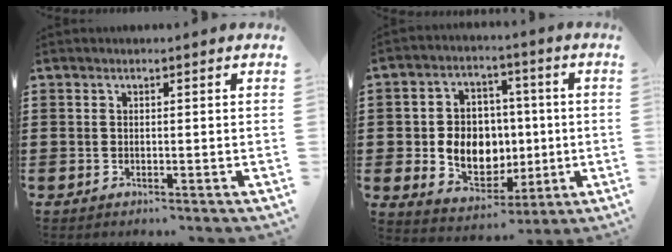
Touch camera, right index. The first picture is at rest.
{"total": 8.6, "force": [-0.3, 7.3, 4.6], "torque": [-0.090, 0.010, -0.004]}